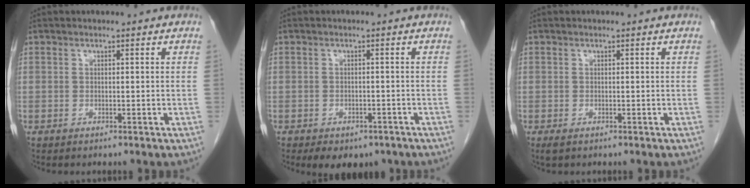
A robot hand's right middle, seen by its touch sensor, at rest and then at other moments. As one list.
[{"total": 6.5, "force": [-4.7, 3.5, 2.7], "torque": [-0.029, 0.004, -0.057]}, {"total": 1.0, "force": [-0.6, 0.5, 0.7], "torque": [-0.011, -0.001, -0.005]}]